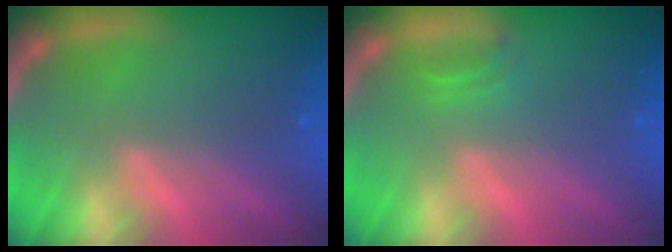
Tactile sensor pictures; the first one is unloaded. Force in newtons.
{"total": 0.9}